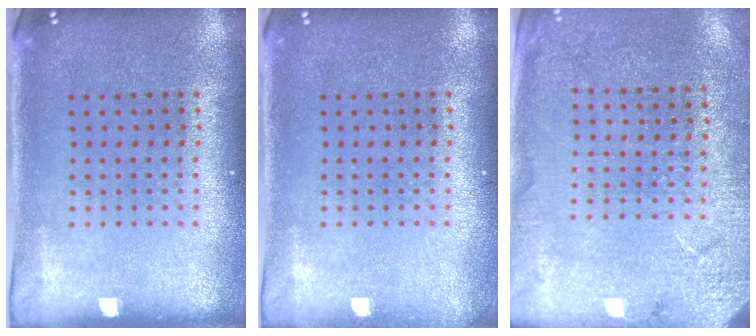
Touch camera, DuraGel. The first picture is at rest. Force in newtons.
{"total": 0.7, "press": 0.7, "slide": 0.0}
{"total": 2.6, "press": 2.6, "slide": 0.4}